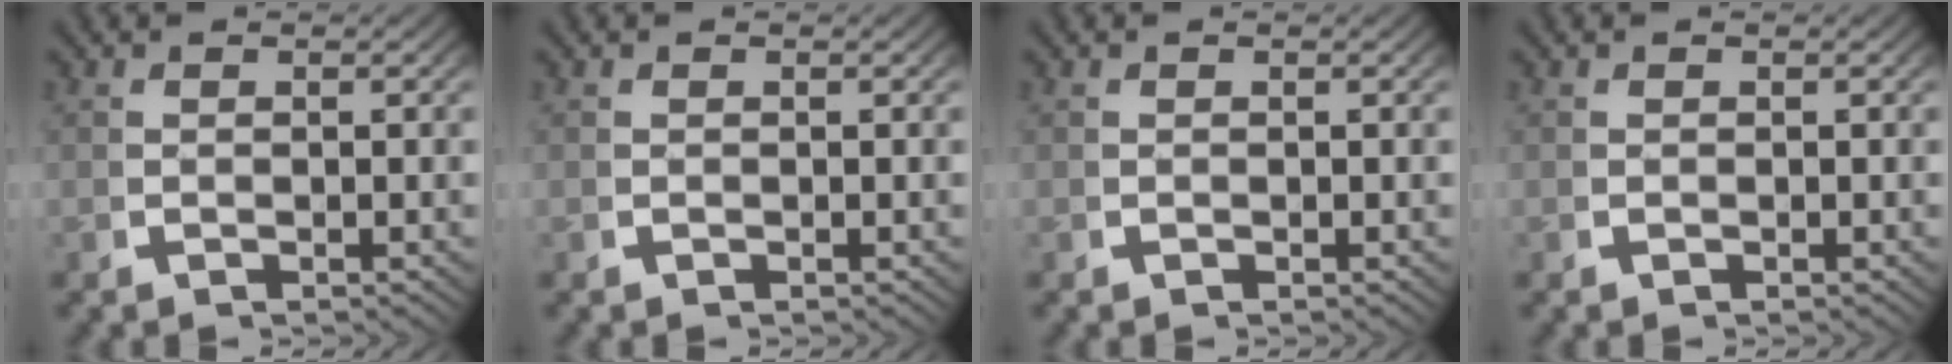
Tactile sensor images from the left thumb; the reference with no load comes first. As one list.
[{"total": 0.0}, {"total": 0.0}, {"total": 0.0}]